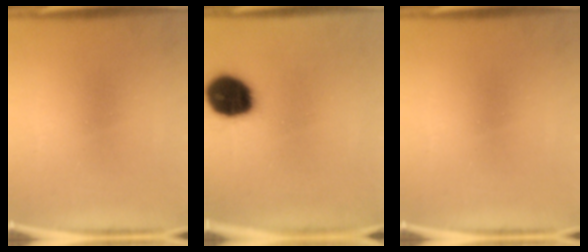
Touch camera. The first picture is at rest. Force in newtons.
{"total": 15.8}
{"total": 0.0}